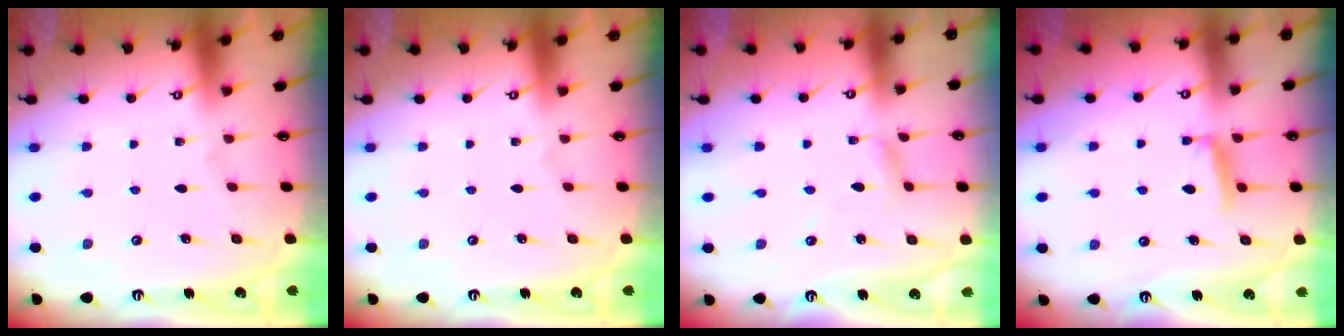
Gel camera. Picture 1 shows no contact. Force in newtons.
{"total": 0.0}
{"total": 2.9, "press": 2.9, "slide": 0.1}
{"total": 7.4, "press": 7.4, "slide": 0.9}